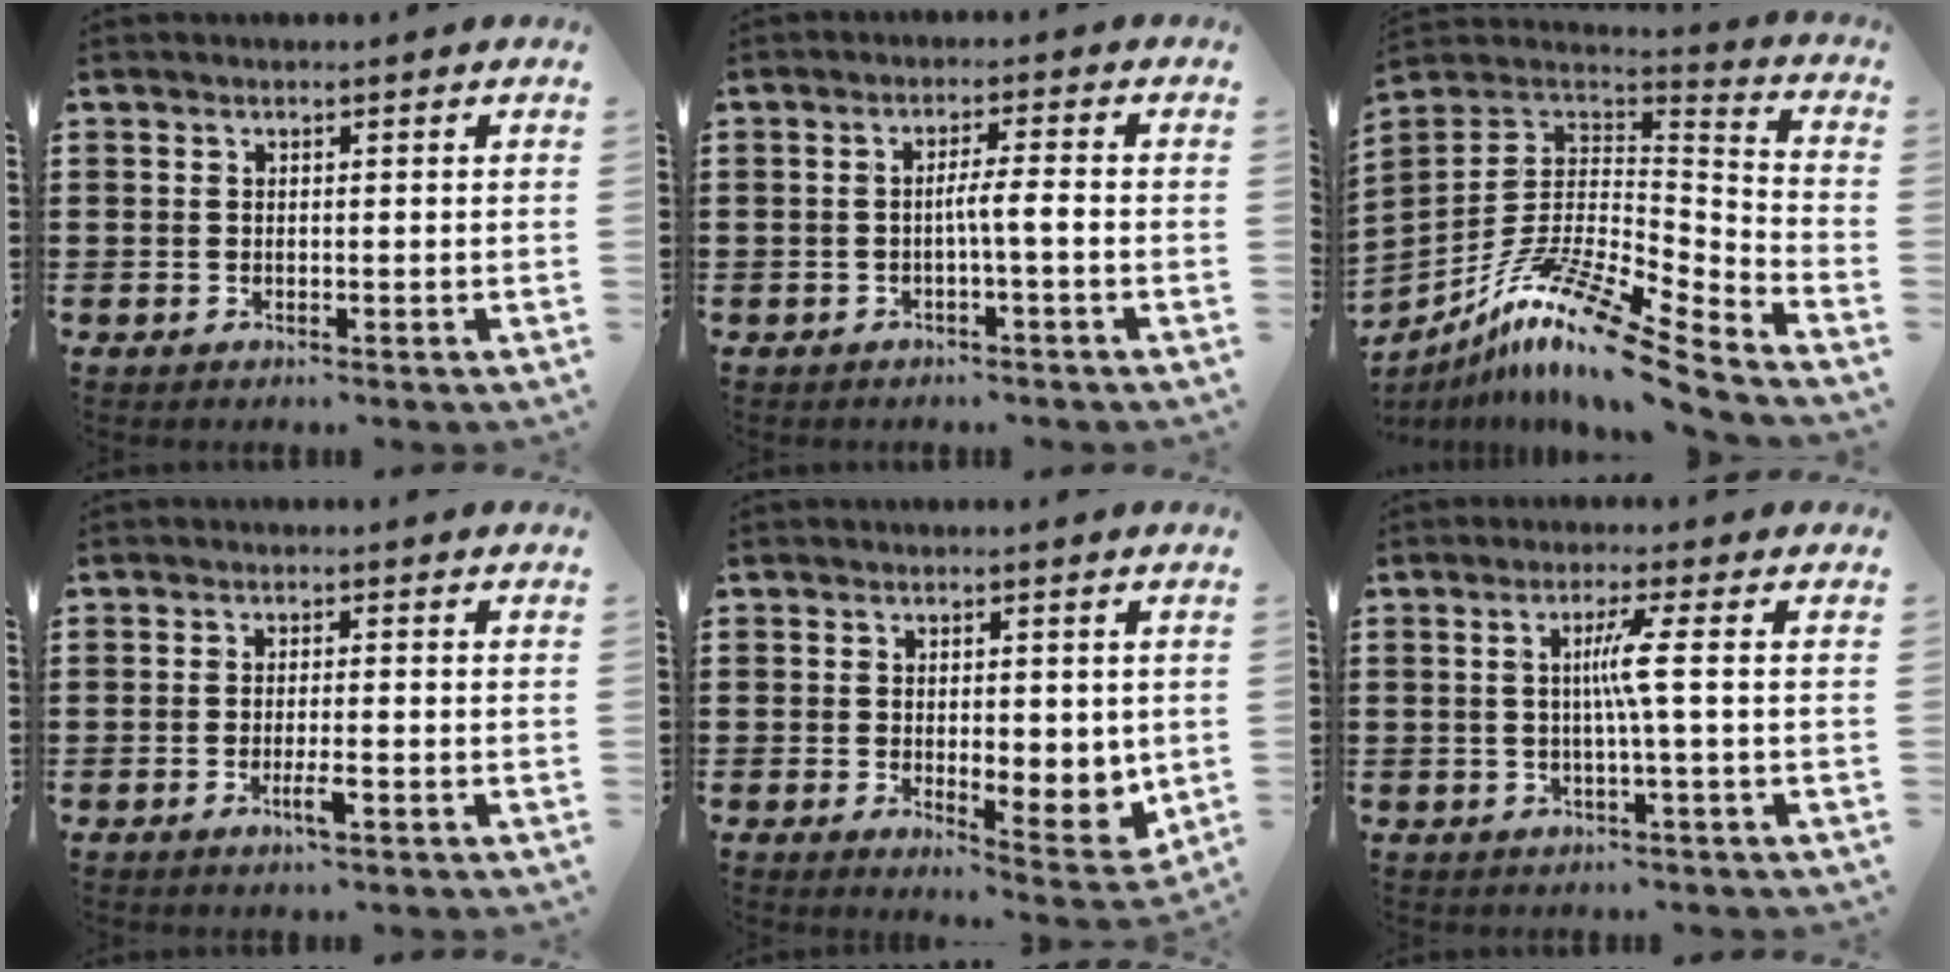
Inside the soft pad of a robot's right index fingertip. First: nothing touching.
{"total": 3.1, "force": [-0.9, -0.1, 2.9], "torque": [-0.052, -0.004, -0.019]}
{"total": 14.1, "force": [-9.5, 2.3, 10.2], "torque": [-0.206, 0.010, -0.183]}
{"total": 3.0, "force": [-1.4, 0.4, 2.6], "torque": [-0.050, -0.004, -0.027]}
{"total": 4.0, "force": [0.7, 2.1, 3.4], "torque": [-0.053, 0.001, 0.008]}
{"total": 4.3, "force": [0.0, -0.7, 4.2], "torque": [-0.080, -0.007, -0.006]}